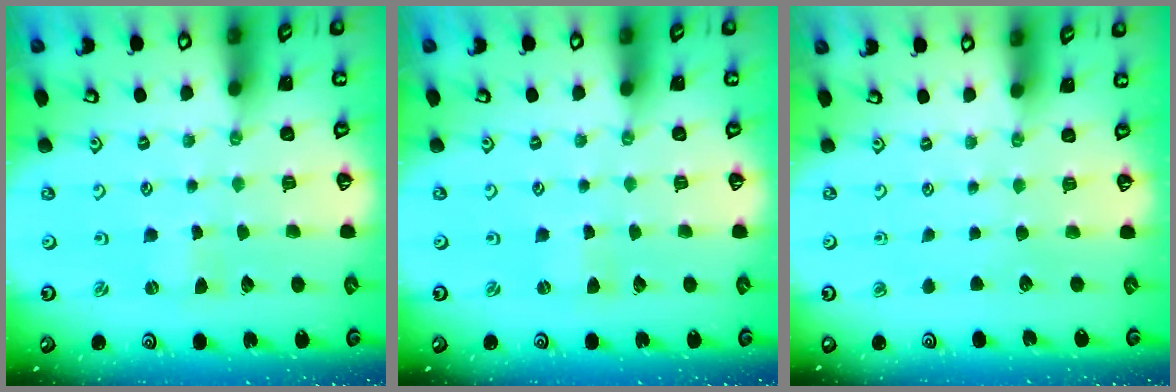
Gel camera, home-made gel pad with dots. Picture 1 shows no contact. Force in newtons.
{"total": 0.9, "press": 0.9, "slide": 0.1}
{"total": 0.0}